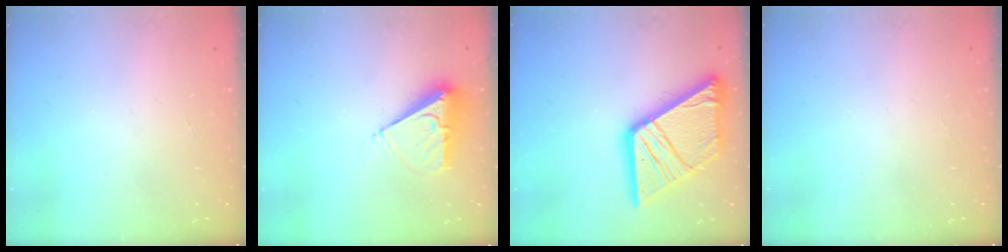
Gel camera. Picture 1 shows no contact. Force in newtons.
{"total": 7.9, "press": 7.9, "slide": 0.3}
{"total": 23.6, "press": 23.5, "slide": 2.7}
{"total": 0.0}